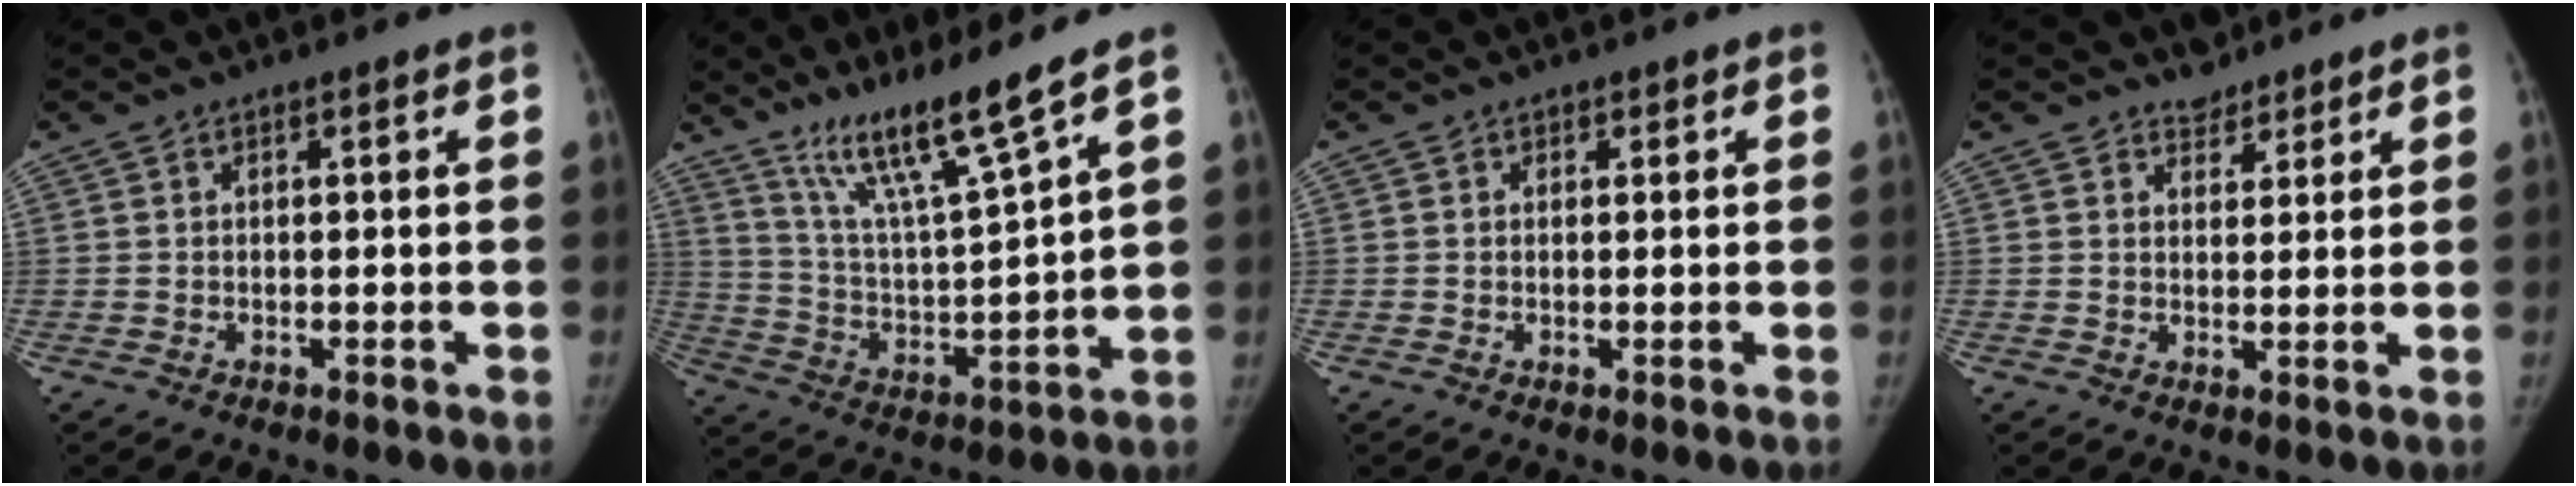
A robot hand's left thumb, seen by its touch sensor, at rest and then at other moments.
{"total": 13.4, "force": [10.2, -0.7, 8.6], "torque": [-0.146, -0.073, 0.193]}
{"total": 0.6, "force": [0.3, 0.6, 0.0], "torque": [0.006, 0.000, 0.001]}
{"total": 3.0, "force": [2.4, 1.8, -0.1], "torque": [0.023, -0.017, 0.031]}